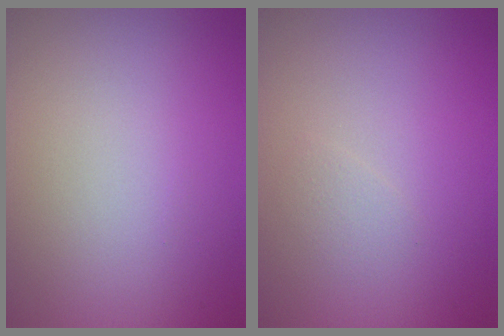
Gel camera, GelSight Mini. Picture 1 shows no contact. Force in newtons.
{"total": 0.8, "press": 0.8, "slide": 0.0}